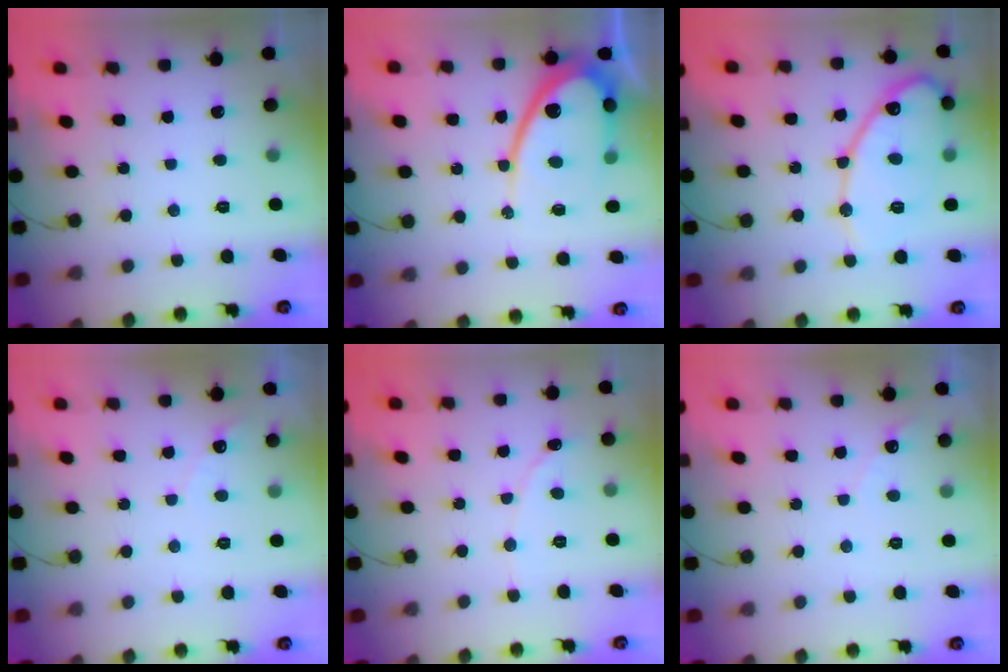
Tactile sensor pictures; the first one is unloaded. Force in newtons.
{"total": 15.8, "press": 15.7, "slide": 1.2}
{"total": 15.5, "press": 15.4, "slide": 0.7}
{"total": 2.9, "press": 2.9, "slide": 0.2}
{"total": 1.0, "press": 1.0, "slide": 0.1}
{"total": 2.9, "press": 2.9, "slide": 0.2}